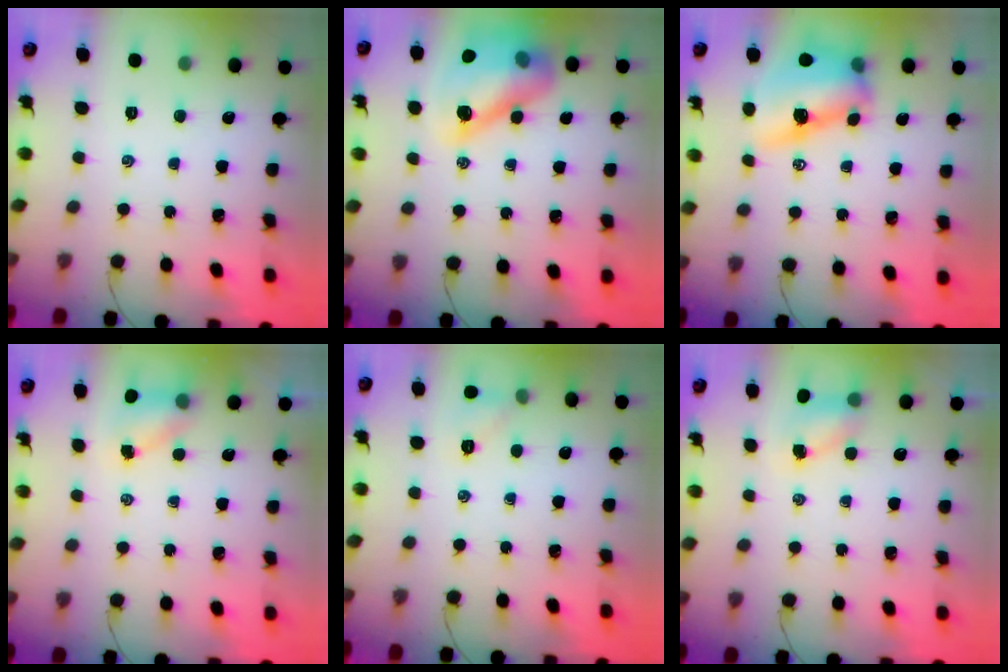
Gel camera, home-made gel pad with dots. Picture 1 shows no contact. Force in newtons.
{"total": 15.5, "press": 14.9, "slide": 4.1}
{"total": 12.4, "press": 12.1, "slide": 2.6}
{"total": 4.0, "press": 3.9, "slide": 0.6}
{"total": 5.6, "press": 5.3, "slide": 1.7}
{"total": 4.8, "press": 4.8, "slide": 0.7}